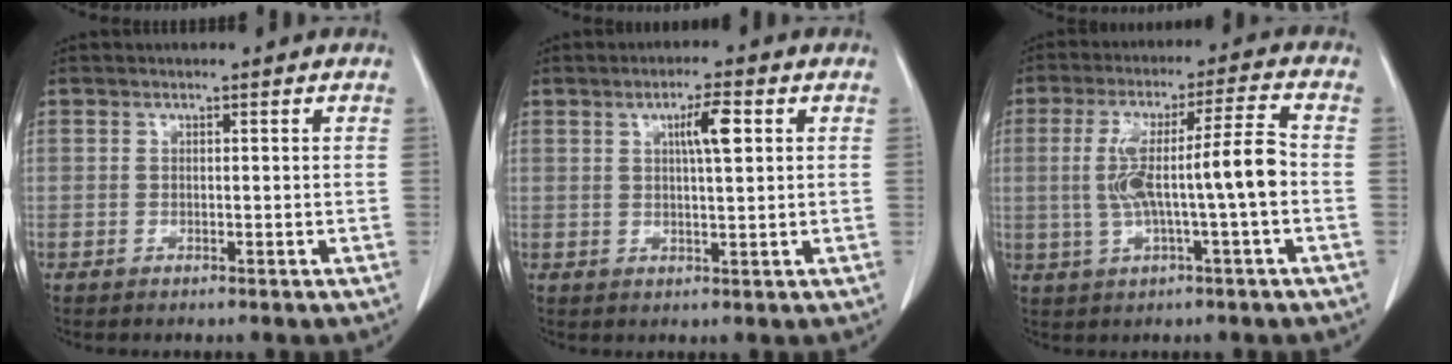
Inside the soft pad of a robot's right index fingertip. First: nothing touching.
{"total": 4.4, "force": [1.5, 0.5, 4.1], "torque": [-0.070, 0.002, 0.024]}
{"total": 10.8, "force": [-0.9, 0.2, 10.7], "torque": [-0.198, 0.023, -0.016]}